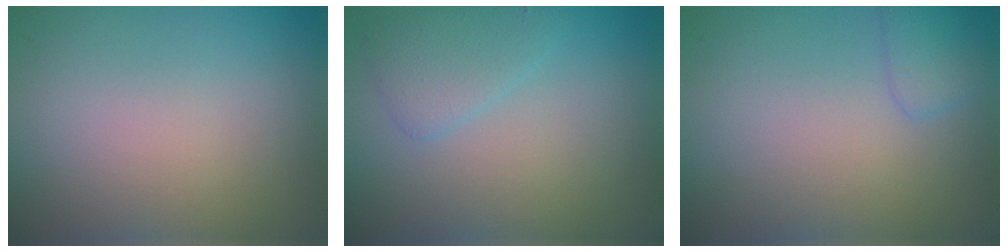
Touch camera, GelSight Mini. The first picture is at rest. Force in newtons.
{"total": 2.1, "press": 2.1, "slide": 0.1}
{"total": 1.6, "press": 1.6, "slide": 0.1}